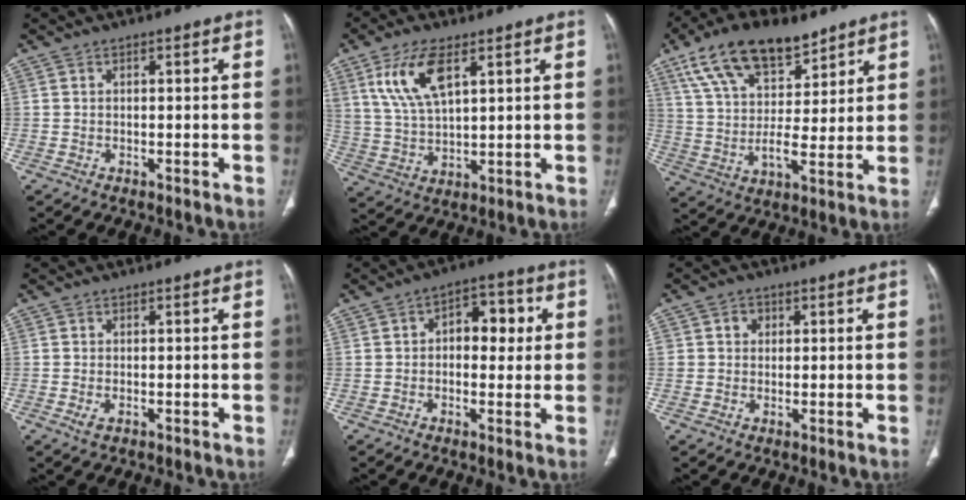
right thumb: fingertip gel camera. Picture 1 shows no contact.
{"total": 10.9, "force": [5.2, 4.7, 8.4], "torque": [-0.169, -0.016, 0.112]}
{"total": 17.3, "force": [10.9, 8.1, 10.8], "torque": [-0.161, -0.032, 0.199]}
{"total": 1.7, "force": [-0.6, 0.9, 1.3], "torque": [-0.030, -0.002, -0.009]}
{"total": 8.1, "force": [1.2, 5.0, 6.2], "torque": [-0.048, 0.017, 0.012]}
{"total": 2.6, "force": [0.7, 2.4, 0.7], "torque": [0.006, 0.000, 0.009]}